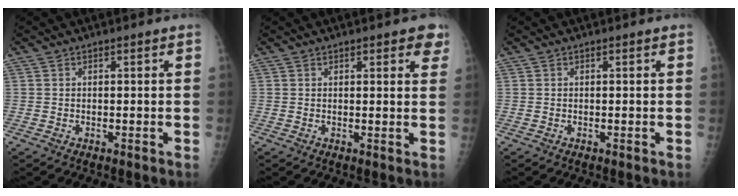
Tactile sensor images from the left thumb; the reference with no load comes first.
{"total": 4.2, "force": [2.6, 1.5, 2.9], "torque": [-0.014, -0.009, 0.026]}
{"total": 0.0}